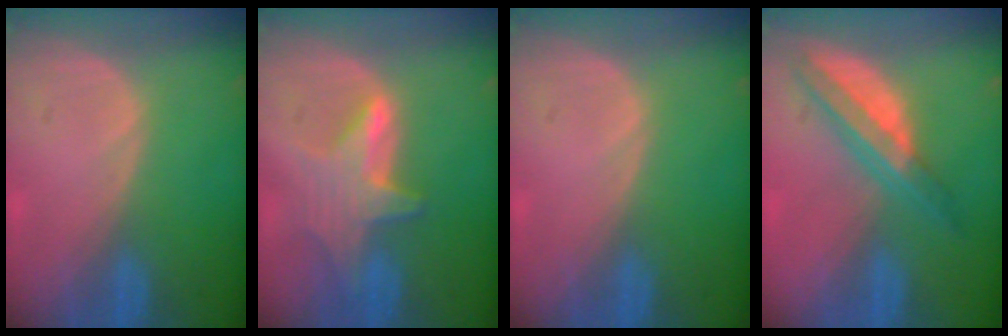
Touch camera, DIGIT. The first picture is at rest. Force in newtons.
{"total": 6.8, "press": 6.3, "slide": 2.4}
{"total": 0.0}
{"total": 6.7, "press": 5.8, "slide": 3.3}